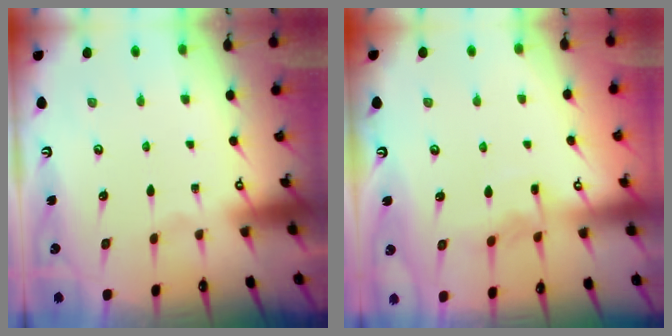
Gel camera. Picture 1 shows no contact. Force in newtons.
{"total": 5.5, "press": 5.5, "slide": 0.7}